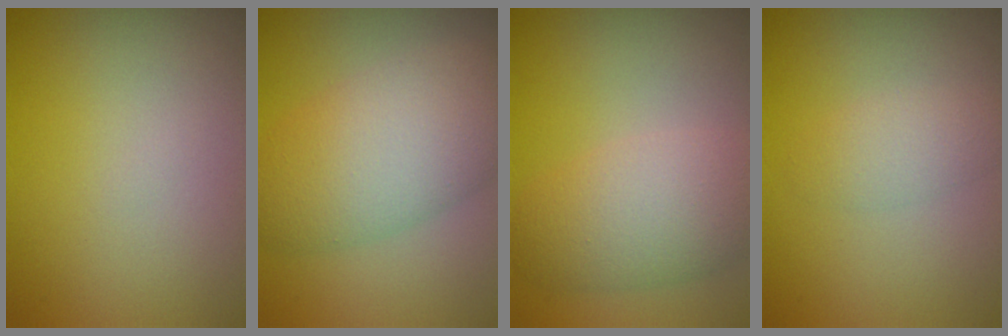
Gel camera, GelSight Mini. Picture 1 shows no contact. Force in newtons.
{"total": 8.9, "press": 8.9, "slide": 0.1}
{"total": 5.3, "press": 5.3, "slide": 0.1}
{"total": 1.8, "press": 1.8, "slide": 0.1}